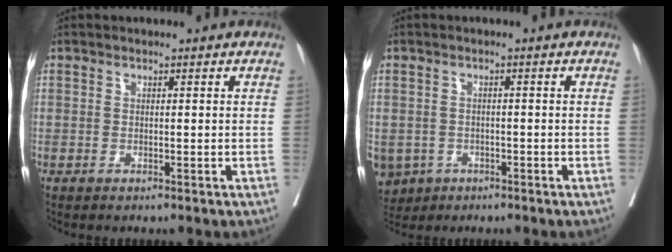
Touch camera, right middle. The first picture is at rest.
{"total": 8.3, "force": [-4.1, 6.8, 2.5], "torque": [-0.074, -0.001, -0.059]}